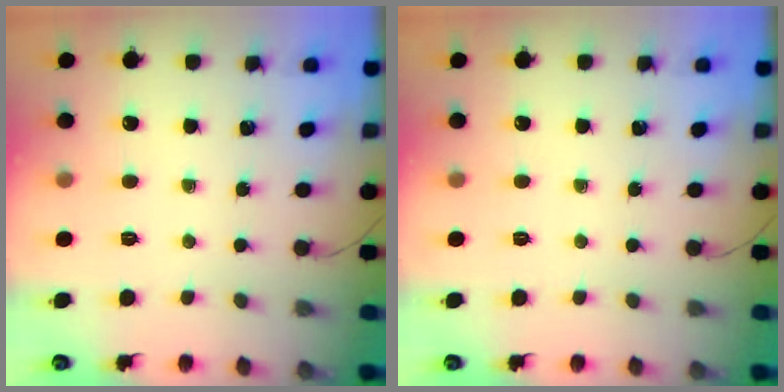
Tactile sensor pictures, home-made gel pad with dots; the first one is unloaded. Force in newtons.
{"total": 0.0}